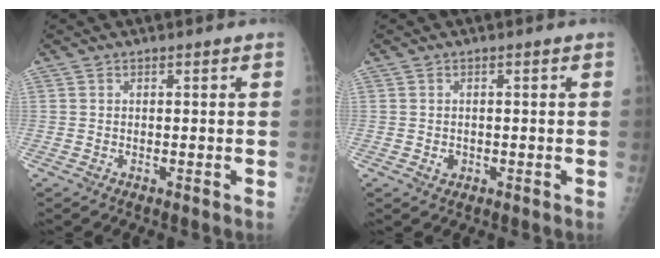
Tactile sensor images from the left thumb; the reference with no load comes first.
{"total": 1.2, "force": [-0.3, 1.1, 0.6], "torque": [-0.004, 0.002, -0.001]}